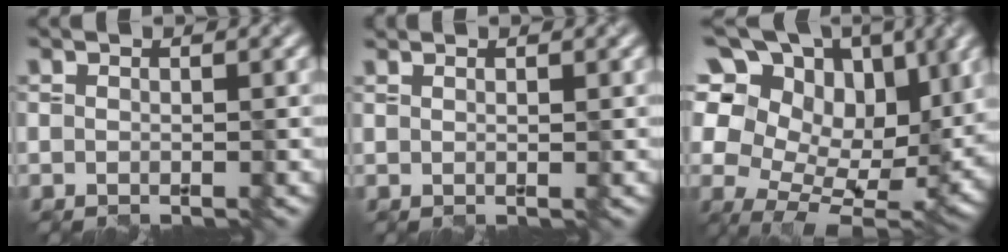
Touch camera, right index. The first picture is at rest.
{"total": 0.7, "force": [0.6, 0.0, 0.3], "torque": [-0.005, -0.002, 0.006]}
{"total": 18.4, "force": [7.9, 10.5, 12.8], "torque": [-0.224, 0.061, 0.117]}